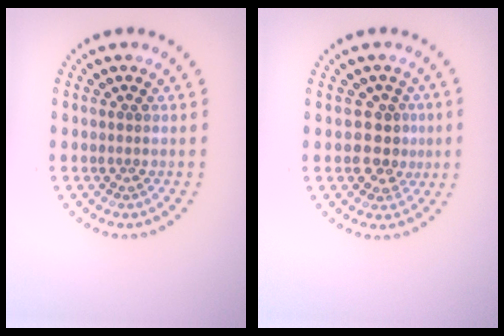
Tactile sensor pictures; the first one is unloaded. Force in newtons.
{"total": 2.9, "press": 2.7, "slide": 1.1}